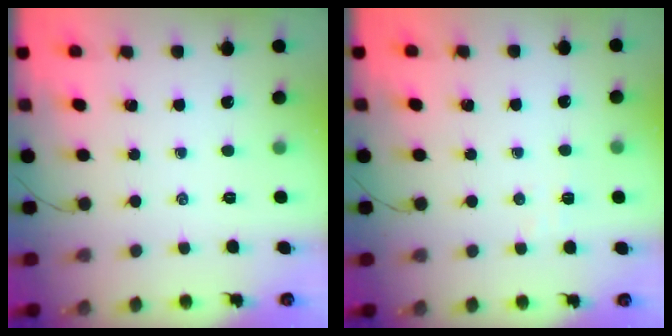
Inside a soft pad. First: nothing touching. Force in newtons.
{"total": 2.9, "press": 2.8, "slide": 0.6}